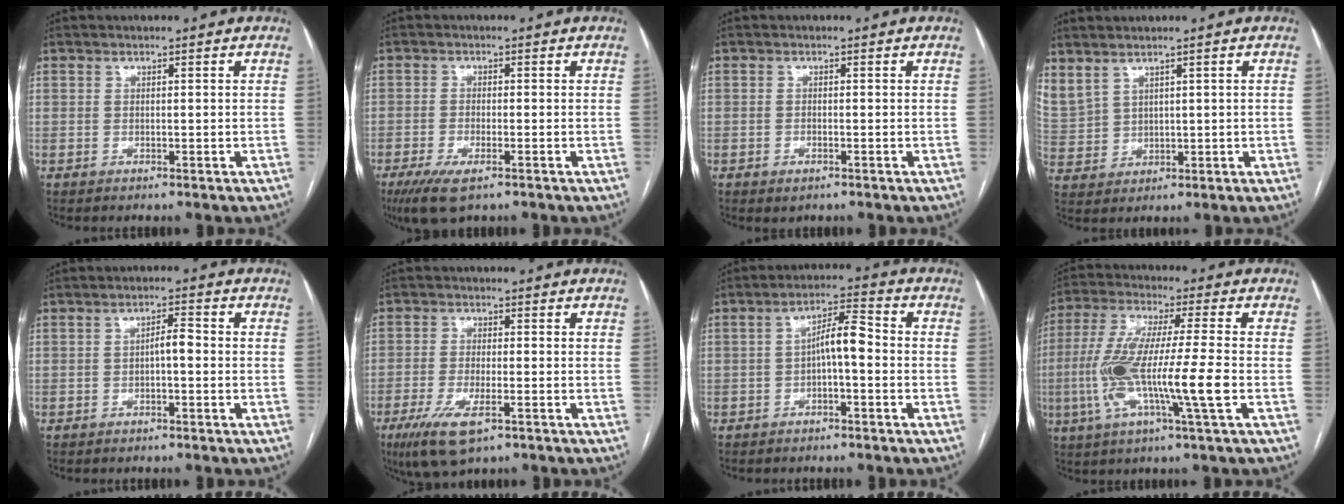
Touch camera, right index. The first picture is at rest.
{"total": 6.0, "force": [-3.6, 1.5, 4.5], "torque": [-0.086, -0.014, -0.059]}
{"total": 1.4, "force": [-0.8, 0.7, 1.0], "torque": [-0.014, -0.001, -0.005]}
{"total": 9.3, "force": [5.4, 6.2, 4.4], "torque": [-0.142, 0.013, 0.134]}
{"total": 2.6, "force": [-0.5, 0.7, 2.4], "torque": [-0.037, 0.008, -0.008]}
{"total": 8.0, "force": [-4.3, 2.2, 6.4], "torque": [-0.125, -0.019, -0.070]}
{"total": 5.1, "force": [-0.7, 1.2, 4.9], "torque": [-0.082, 0.021, -0.011]}
{"total": 14.3, "force": [-3.1, 0.1, 13.9], "torque": [-0.280, -0.009, -0.066]}